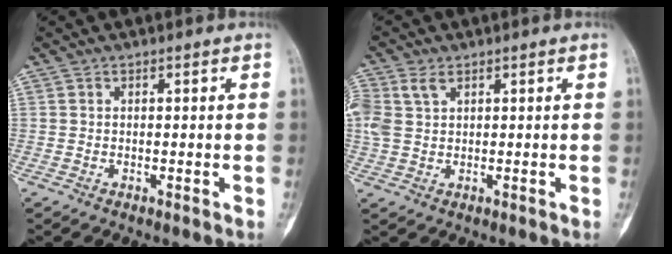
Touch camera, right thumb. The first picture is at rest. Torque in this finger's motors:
{"motor_torque": [-0.87, 1.21, 1.18, 0.16, 0.11]}